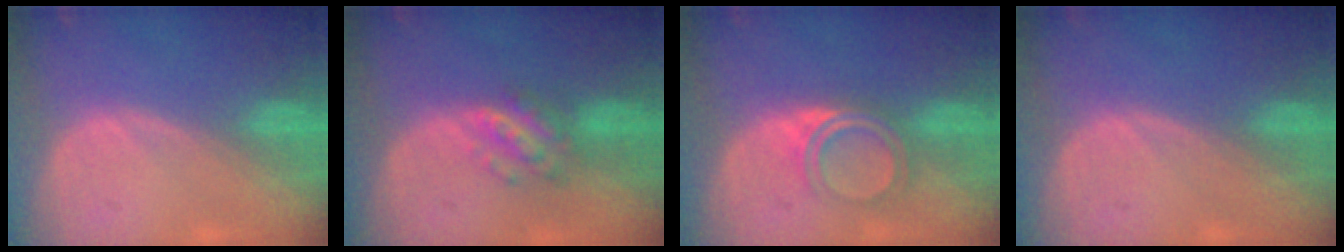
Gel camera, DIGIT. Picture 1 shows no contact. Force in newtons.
{"total": 5.9, "press": 5.2, "slide": 2.8}
{"total": 4.9, "press": 4.3, "slide": 2.4}
{"total": 0.0}